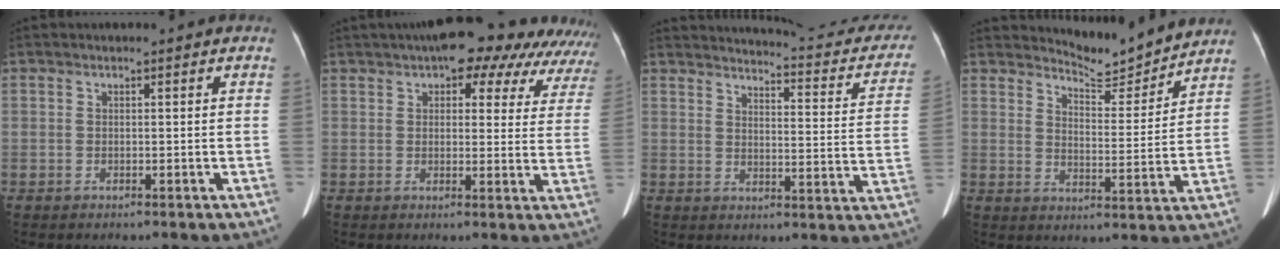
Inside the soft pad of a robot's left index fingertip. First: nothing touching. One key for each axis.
{"total": 15.9, "fx": 12.8, "fy": 5.5, "fz": 7.8, "tx": -0.066, "ty": 0.030, "tz": 0.137}
{"total": 19.5, "fx": 17.4, "fy": 4.3, "fz": 7.5, "tx": -0.075, "ty": -0.033, "tz": 0.183}
{"total": 8.4, "fx": 8.4, "fy": 0.5, "fz": 0.5, "tx": -0.019, "ty": -0.014, "tz": 0.121}